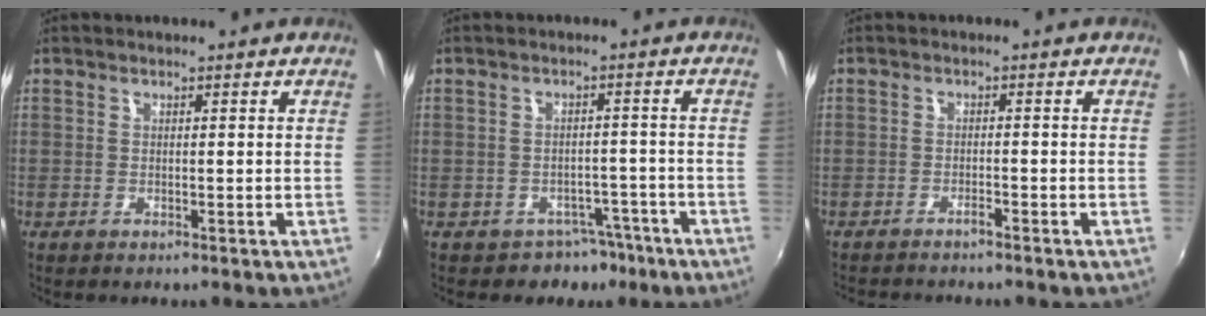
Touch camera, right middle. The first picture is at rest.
{"total": 5.2, "force": [-3.7, 3.7, 0.5], "torque": [-0.013, 0.021, -0.043]}
{"total": 3.1, "force": [-2.9, 0.3, 1.0], "torque": [-0.031, -0.009, -0.049]}